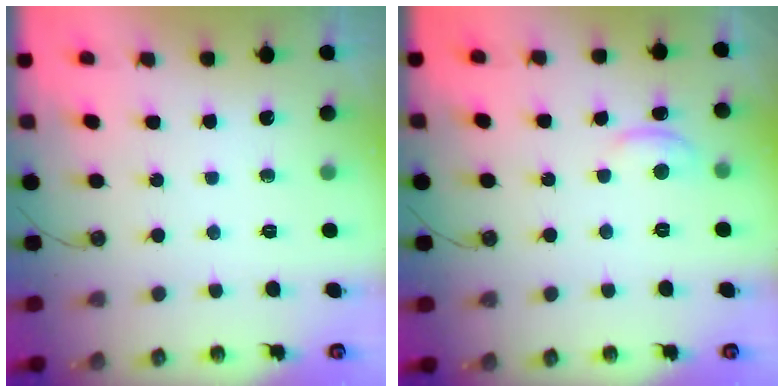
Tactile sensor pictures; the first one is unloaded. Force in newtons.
{"total": 0.8, "press": 0.6, "slide": 0.5}